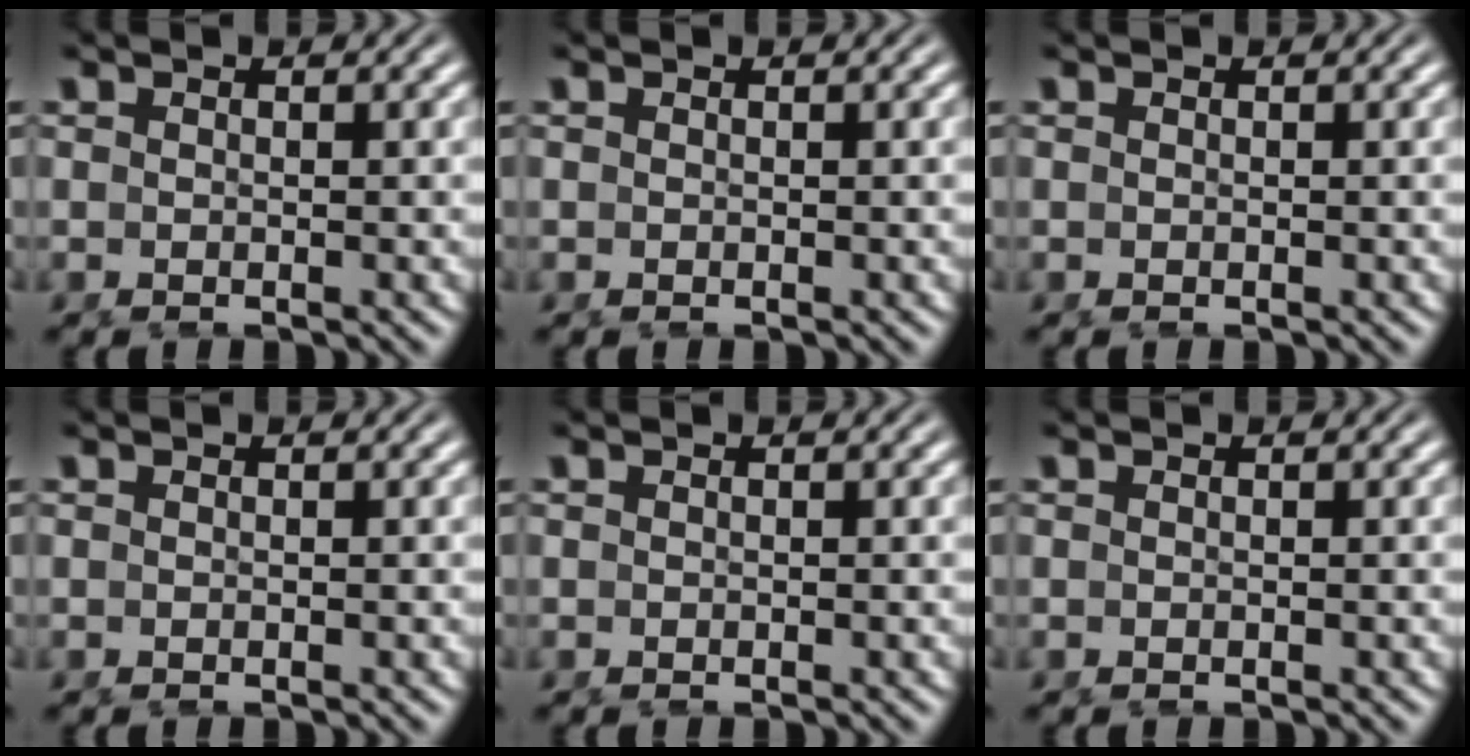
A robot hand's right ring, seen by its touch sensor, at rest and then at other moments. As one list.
[{"total": 0.0}, {"total": 0.0}, {"total": 0.0}, {"total": 0.0}, {"total": 0.0}]